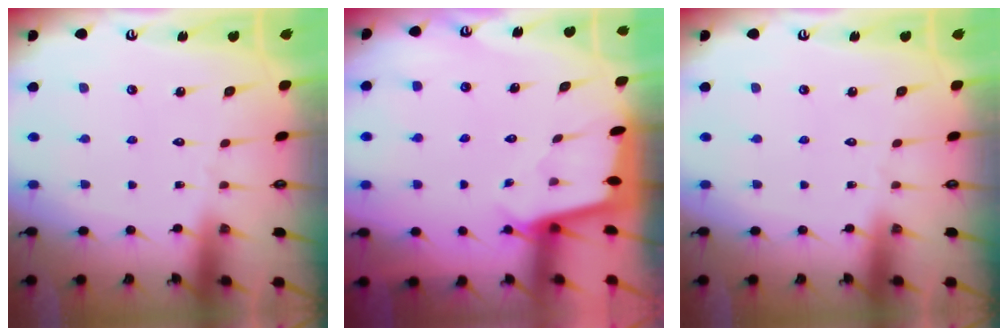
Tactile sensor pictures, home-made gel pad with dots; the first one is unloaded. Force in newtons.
{"total": 1.9, "press": 1.9, "slide": 0.1}
{"total": 0.0}